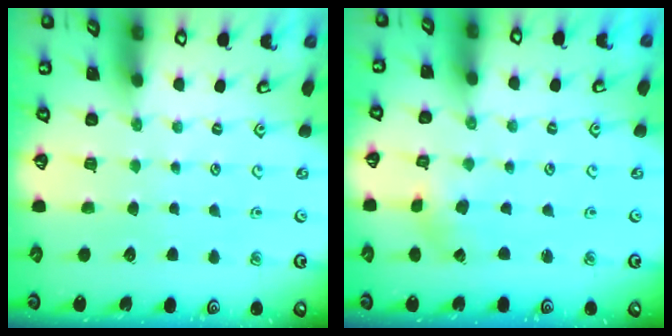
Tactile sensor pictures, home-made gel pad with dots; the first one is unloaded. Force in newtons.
{"total": 1.2, "press": 1.2, "slide": 0.2}